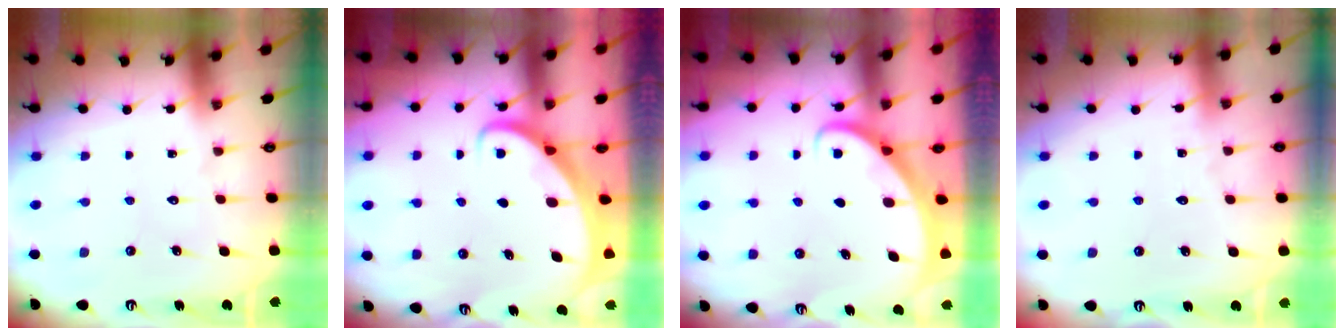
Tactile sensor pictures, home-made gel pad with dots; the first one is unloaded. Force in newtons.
{"total": 2.6, "press": 2.6, "slide": 0.3}
{"total": 2.7, "press": 2.7, "slide": 0.2}
{"total": 2.8, "press": 2.8, "slide": 0.3}